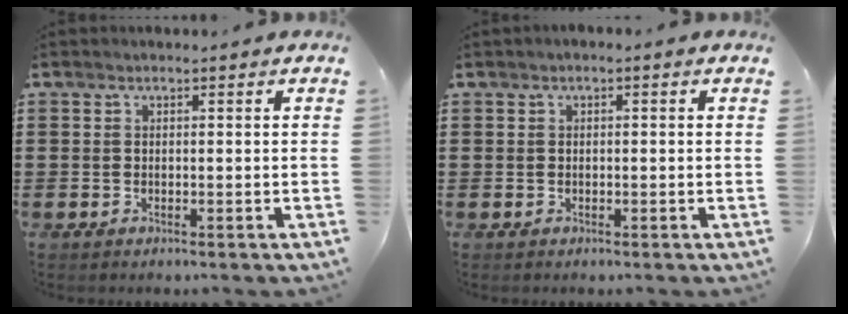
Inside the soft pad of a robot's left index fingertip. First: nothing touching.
{"total": 0.6, "force": [-0.4, 0.2, 0.4], "torque": [-0.008, -0.002, -0.007]}